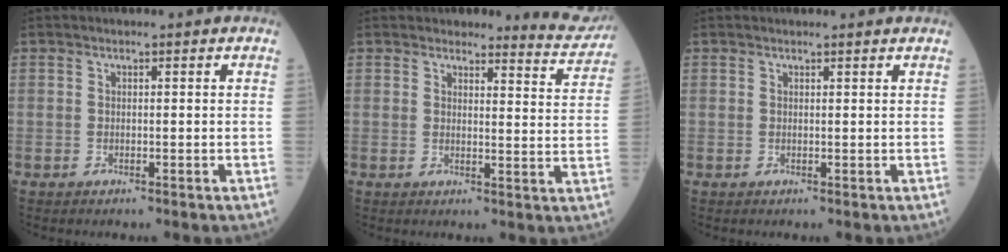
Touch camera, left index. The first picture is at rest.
{"total": 6.0, "force": [6.0, 0.9, -0.3], "torque": [0.013, -0.041, 0.051]}
{"total": 1.2, "force": [1.2, -0.1, 0.1], "torque": [-0.012, -0.003, 0.011]}